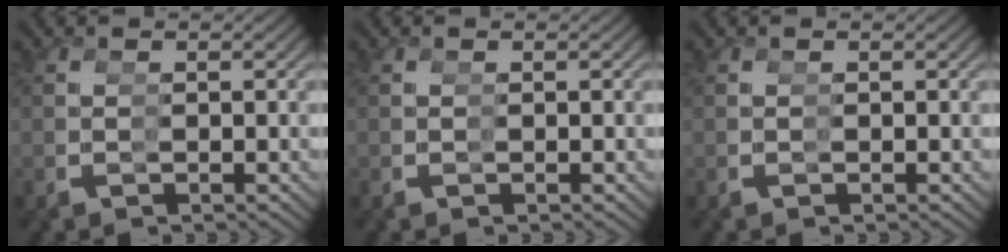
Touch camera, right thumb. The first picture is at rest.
{"total": 0.0}
{"total": 0.0}